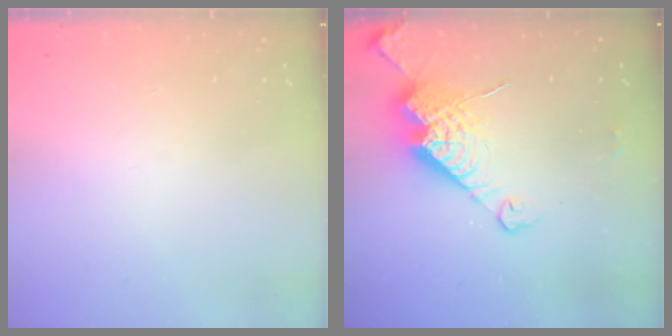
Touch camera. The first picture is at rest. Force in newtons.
{"total": 13.8, "press": 13.8, "slide": 1.4}